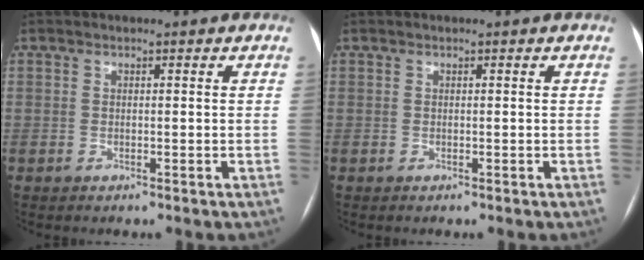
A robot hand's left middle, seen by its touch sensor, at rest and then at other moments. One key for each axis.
{"total": 0.0}